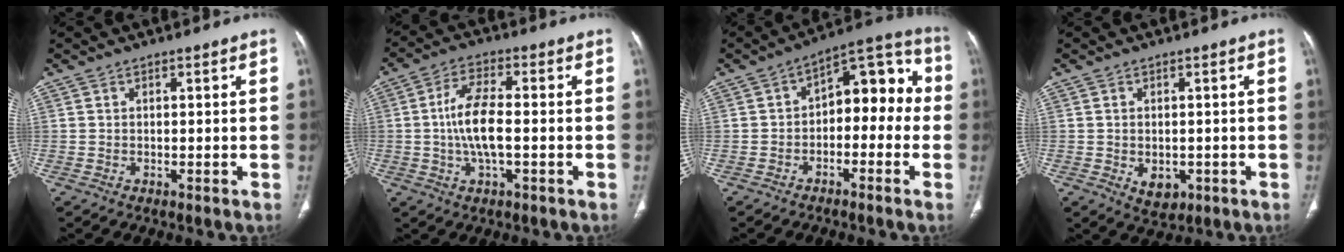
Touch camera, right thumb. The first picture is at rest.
{"total": 9.0, "force": [-0.8, 3.4, 8.3], "torque": [-0.172, 0.012, -0.019]}
{"total": 12.3, "force": [-1.2, 7.6, 9.6], "torque": [-0.080, 0.056, -0.030]}
{"total": 4.1, "force": [-1.1, 2.9, 2.7], "torque": [-0.032, 0.000, -0.002]}